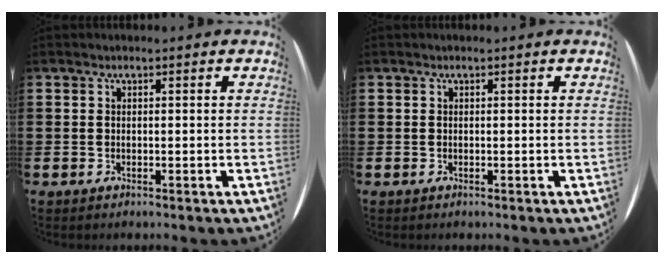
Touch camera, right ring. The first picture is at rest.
{"total": 0.0}